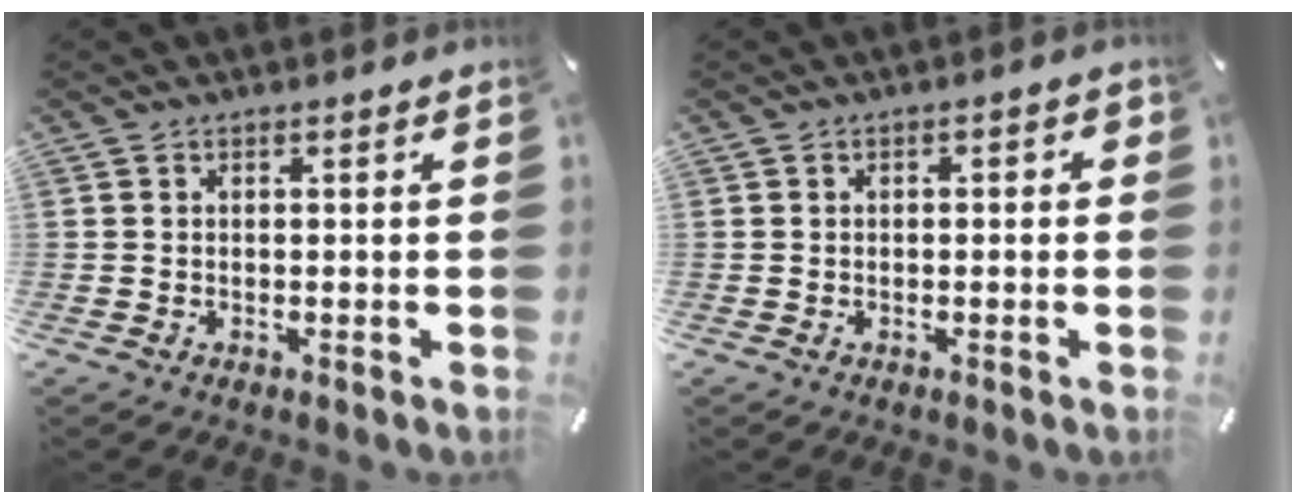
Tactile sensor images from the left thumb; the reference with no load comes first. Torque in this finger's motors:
{"motor_torque": [0.18, -0.12, -0.15, 0.13, -0.15]}